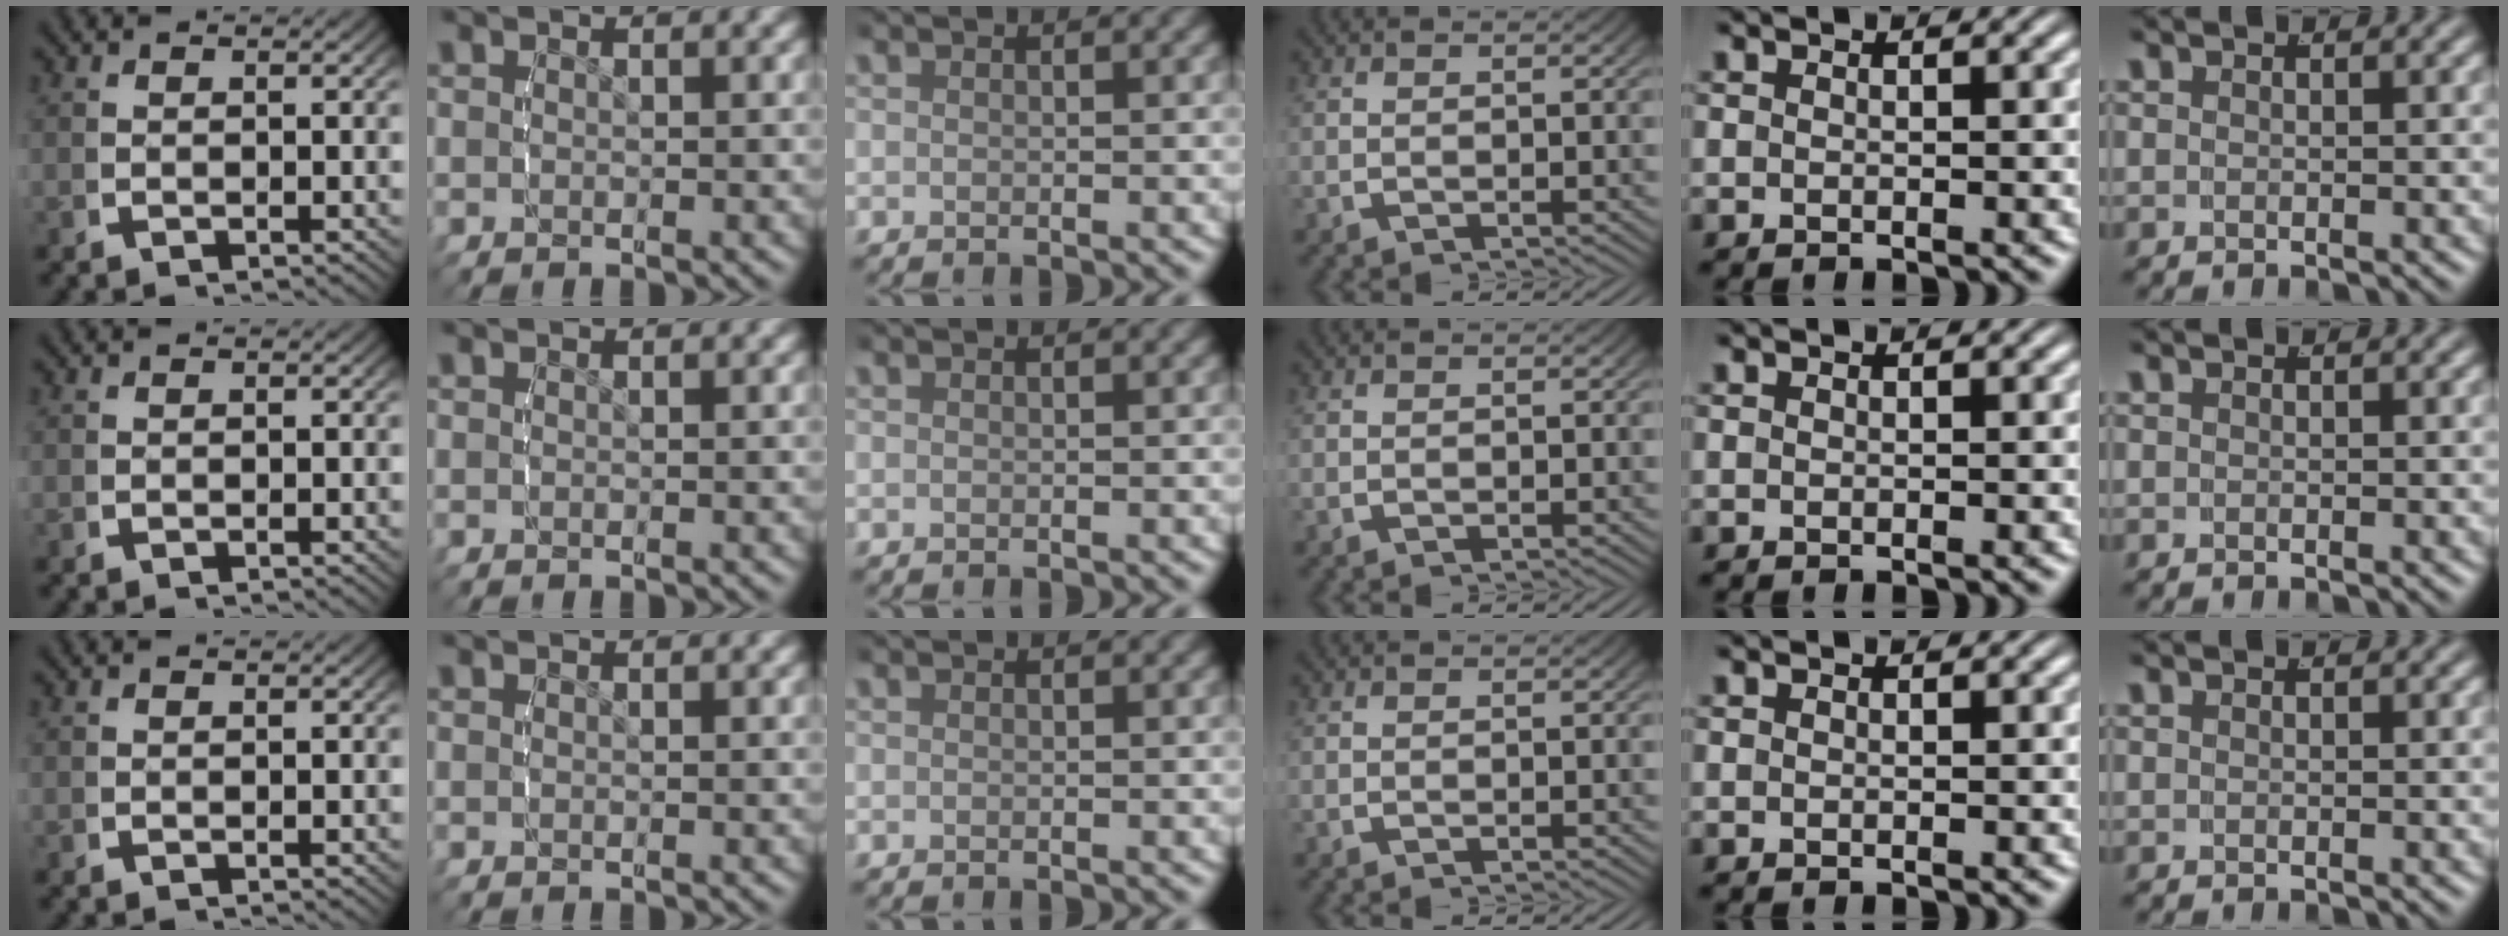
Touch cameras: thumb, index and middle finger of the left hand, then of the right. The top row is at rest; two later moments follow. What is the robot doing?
{"motion": "lift_and_place", "object": "bottle cap"}